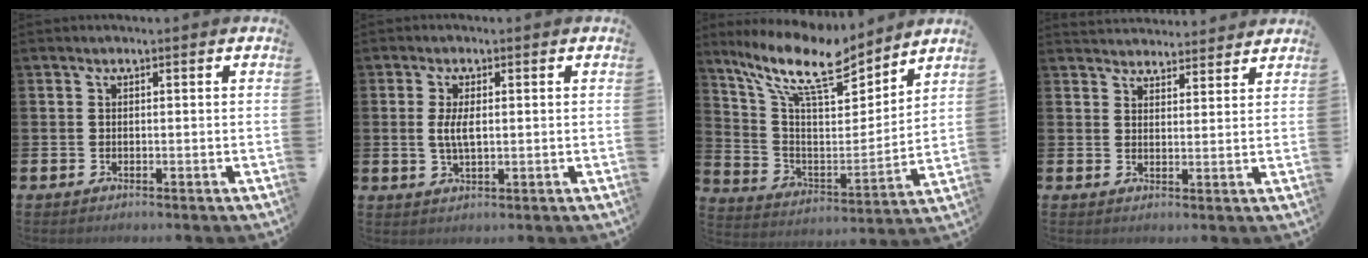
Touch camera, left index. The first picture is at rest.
{"total": 3.4, "force": [0.4, 1.3, 3.1], "torque": [-0.062, 0.005, 0.005]}
{"total": 12.9, "force": [10.4, 3.8, 6.7], "torque": [-0.161, -0.062, 0.180]}
{"total": 3.8, "force": [3.8, 0.7, -0.3], "torque": [0.001, -0.022, 0.069]}